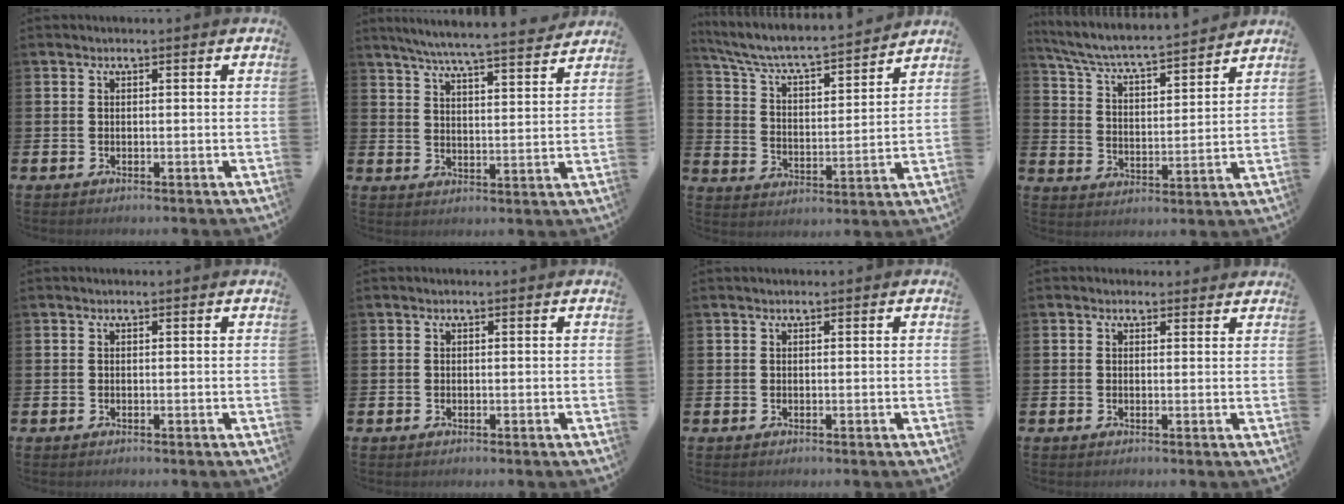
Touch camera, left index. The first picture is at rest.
{"total": 6.6, "force": [6.3, -0.2, 2.0], "torque": [-0.052, -0.047, 0.108]}
{"total": 6.5, "force": [6.1, 0.7, 2.1], "torque": [-0.075, -0.049, 0.099]}
{"total": 5.8, "force": [5.5, 0.2, 1.8], "torque": [-0.066, -0.047, 0.090]}
{"total": 0.0}
{"total": 0.0}
{"total": 0.0}
{"total": 1.0, "force": [0.8, 0.6, 0.1], "torque": [0.004, 0.005, 0.014]}